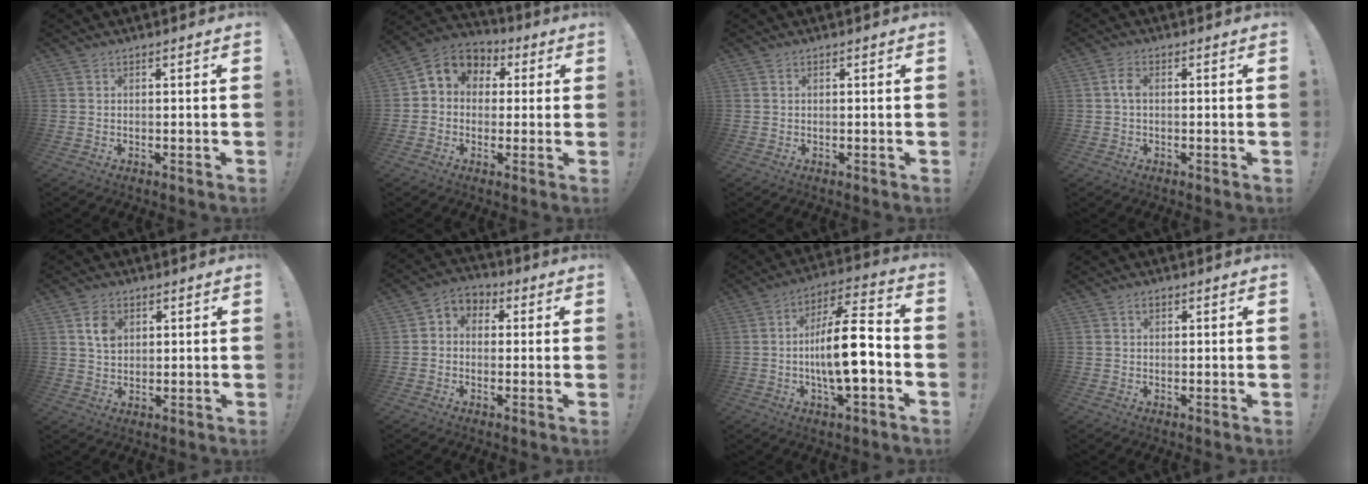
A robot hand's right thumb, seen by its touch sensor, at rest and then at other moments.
{"total": 7.5, "force": [1.1, 6.9, 2.9], "torque": [-0.040, 0.002, 0.027]}
{"total": 0.0}
{"total": 3.3, "force": [-0.1, 1.8, 2.8], "torque": [-0.054, 0.012, -0.001]}
{"total": 5.9, "force": [2.2, 4.6, 3.0], "torque": [-0.037, -0.002, 0.039]}
{"total": 5.1, "force": [-1.3, 4.6, 1.9], "torque": [-0.028, 0.012, -0.023]}
{"total": 16.3, "force": [-2.8, 4.2, 15.5], "torque": [-0.270, 0.008, -0.050]}
{"total": 1.1, "force": [0.6, 0.6, 0.7], "torque": [-0.012, 0.002, 0.010]}